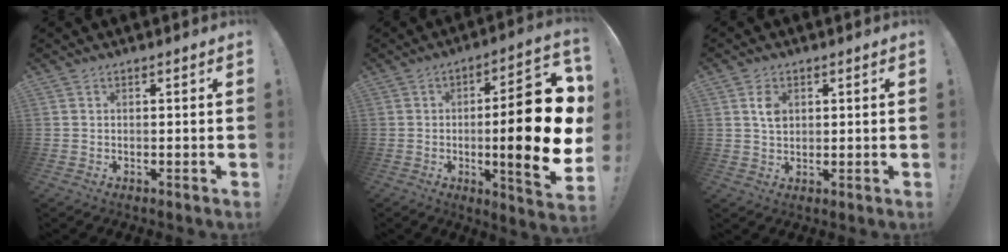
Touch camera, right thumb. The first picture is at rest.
{"total": 21.9, "force": [-1.2, 4.5, 21.4], "torque": [-0.307, 0.002, -0.016]}
{"total": 4.3, "force": [1.4, 3.0, 2.8], "torque": [-0.042, -0.001, 0.023]}